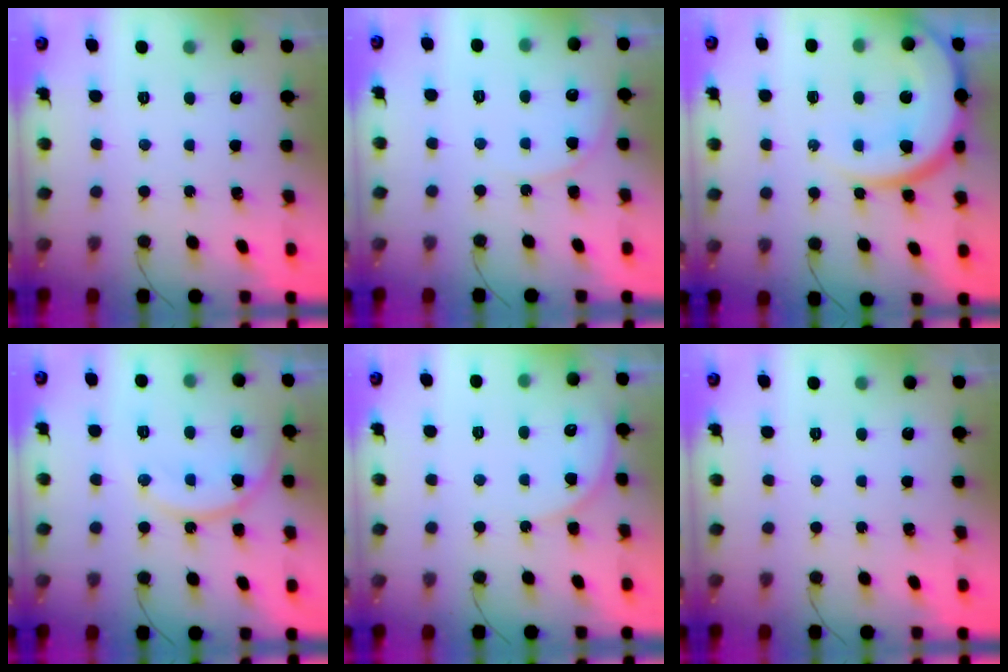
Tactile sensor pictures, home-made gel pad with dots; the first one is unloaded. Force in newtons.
{"total": 7.3, "press": 7.3, "slide": 0.4}
{"total": 16.6, "press": 16.3, "slide": 2.8}
{"total": 12.9, "press": 12.9, "slide": 1.1}
{"total": 5.9, "press": 5.9, "slide": 0.7}
{"total": 0.0}